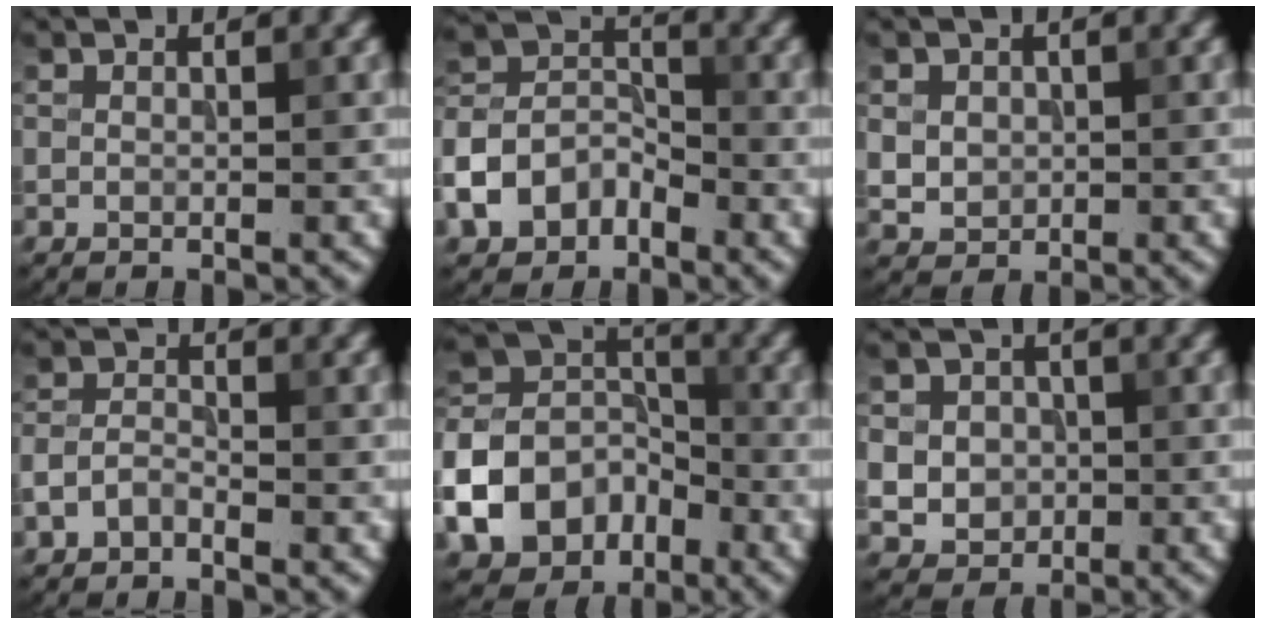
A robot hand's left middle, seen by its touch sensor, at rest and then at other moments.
{"total": 5.6, "force": [-3.0, 4.1, 2.4], "torque": [-0.050, 0.003, -0.065]}
{"total": 2.5, "force": [0.3, 2.2, 1.1], "torque": [-0.027, -0.004, 0.013]}
{"total": 1.6, "force": [-1.1, 0.8, 0.8], "torque": [-0.017, 0.006, -0.027]}
{"total": 8.9, "force": [-4.0, 6.8, 4.1], "torque": [-0.087, 0.002, -0.089]}
{"total": 4.9, "force": [0.3, 4.5, 2.1], "torque": [-0.032, 0.012, -0.006]}